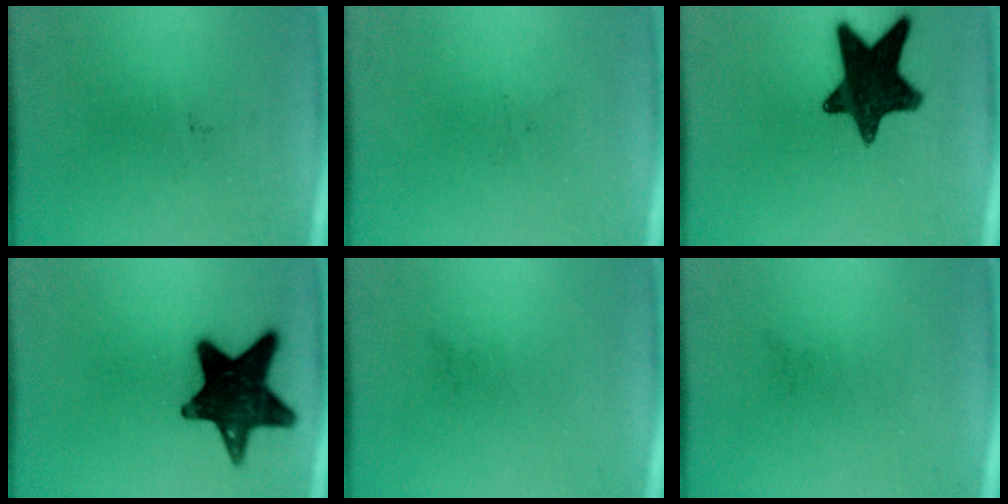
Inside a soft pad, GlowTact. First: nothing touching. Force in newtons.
{"total": 0.0}
{"total": 15.2}
{"total": 16.7}
{"total": 0.0}
{"total": 0.0}